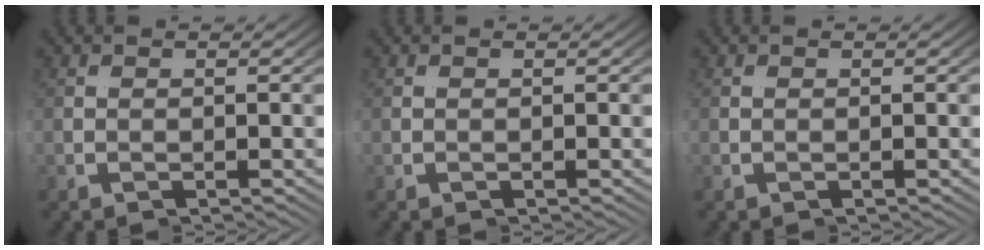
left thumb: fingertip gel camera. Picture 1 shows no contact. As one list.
[{"total": 0.0}, {"total": 0.0}]